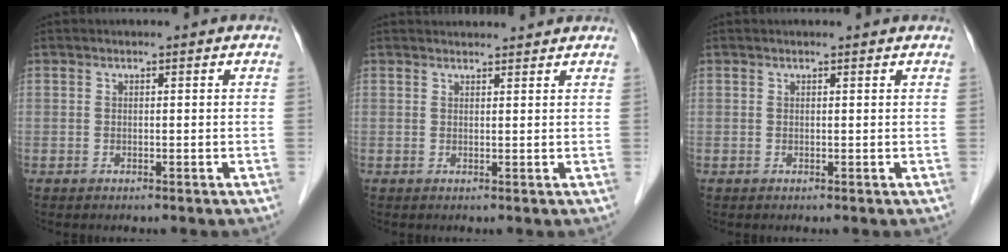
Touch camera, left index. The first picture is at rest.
{"total": 4.9, "force": [4.9, 0.5, 0.8], "torque": [-0.011, 0.027, 0.058]}
{"total": 1.3, "force": [1.2, 0.1, 0.3], "torque": [-0.011, 0.007, 0.015]}